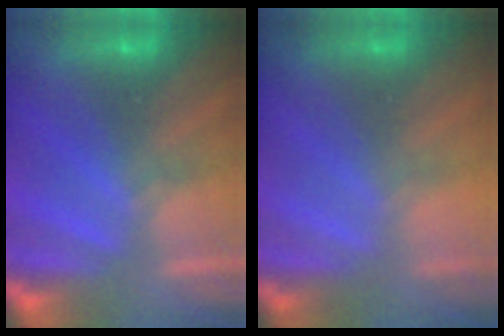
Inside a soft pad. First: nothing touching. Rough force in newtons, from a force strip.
{"total": 2.4}